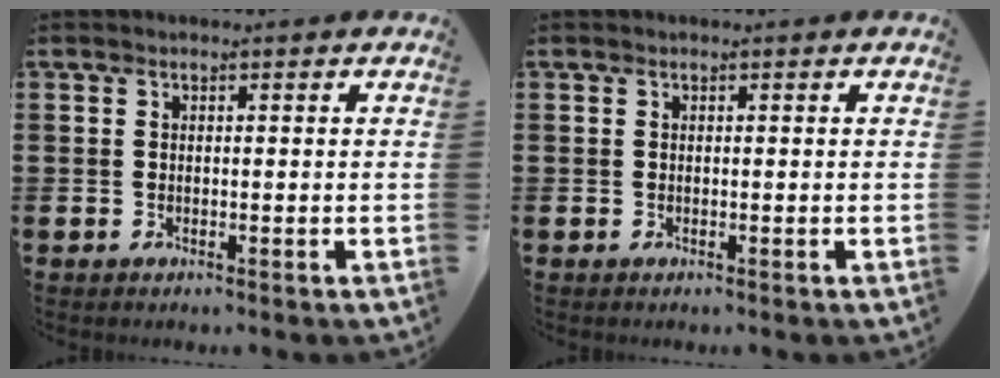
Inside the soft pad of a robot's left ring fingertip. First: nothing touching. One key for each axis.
{"total": 0.0}